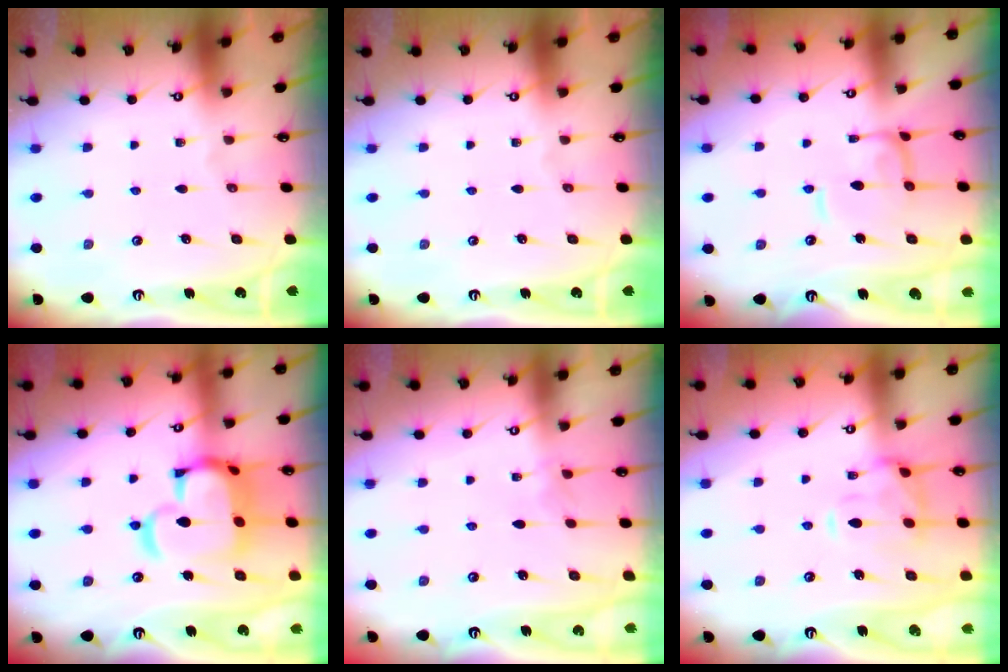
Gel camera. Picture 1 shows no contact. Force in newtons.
{"total": 0.0}
{"total": 1.7, "press": 1.7, "slide": 0.4}
{"total": 14.6, "press": 14.4, "slide": 1.8}
{"total": 2.7, "press": 2.7, "slide": 0.3}
{"total": 3.8, "press": 3.5, "slide": 1.4}